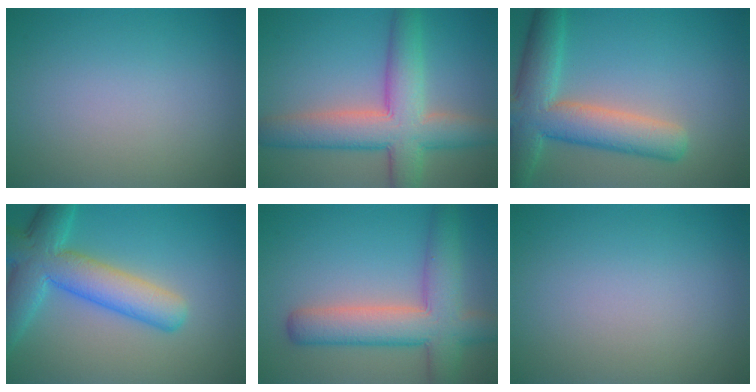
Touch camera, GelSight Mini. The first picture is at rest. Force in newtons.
{"total": 8.0, "press": 8.0, "slide": 0.3}
{"total": 7.8, "press": 7.8, "slide": 0.5}
{"total": 7.7, "press": 7.7, "slide": 0.4}
{"total": 7.3, "press": 7.3, "slide": 0.4}
{"total": 0.0}